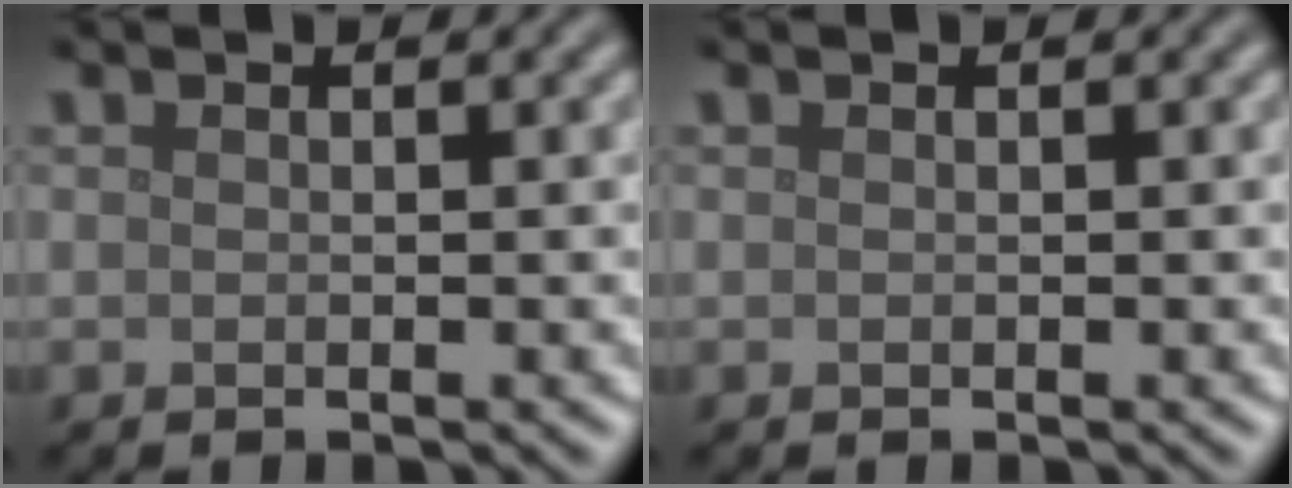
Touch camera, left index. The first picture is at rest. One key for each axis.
{"total": 0.0}